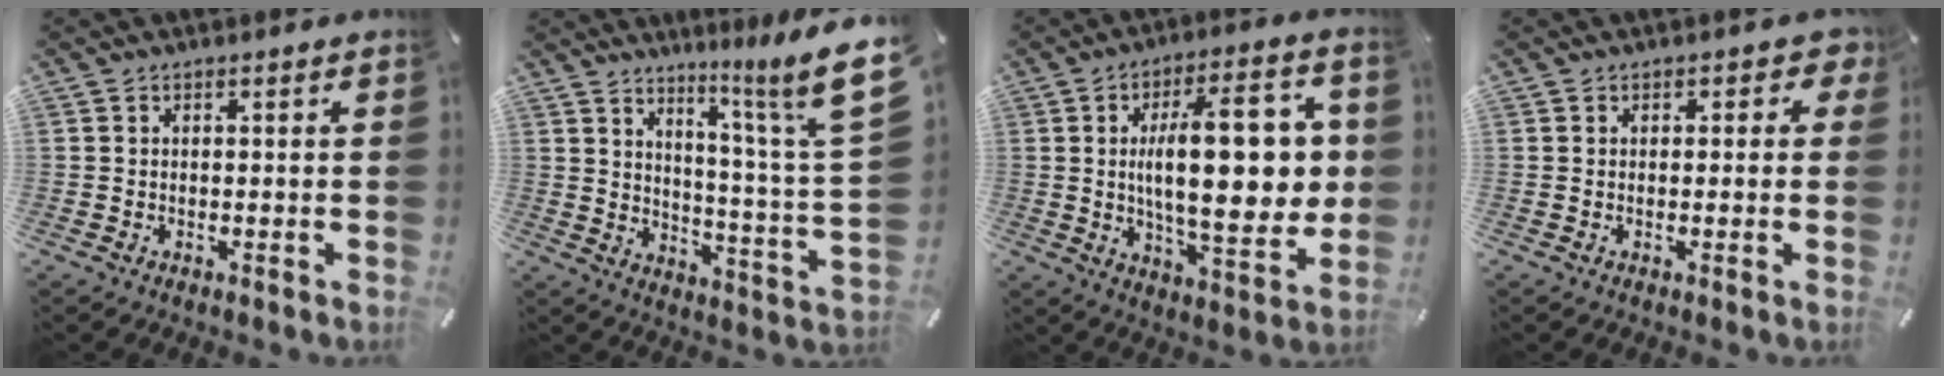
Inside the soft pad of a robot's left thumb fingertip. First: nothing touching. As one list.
[{"total": 13.8, "force": [9.3, 0.2, 10.1], "torque": [-0.149, -0.092, 0.138]}, {"total": 23.4, "force": [2.3, 9.8, 21.1], "torque": [-0.323, -0.005, 0.031]}, {"total": 2.2, "force": [0.4, 1.8, 1.3], "torque": [-0.001, -0.003, 0.001]}]